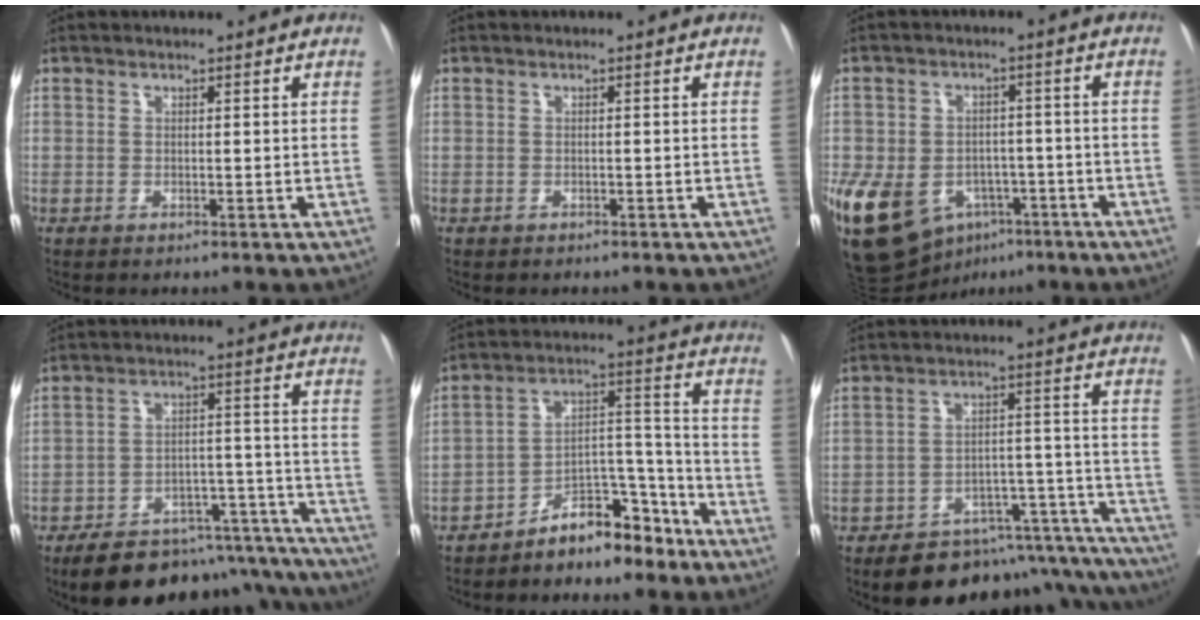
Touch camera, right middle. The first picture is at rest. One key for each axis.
{"total": 0.7, "fx": -0.6, "fy": 0.4, "fz": 0.1, "tx": -0.010, "ty": 0.002, "tz": -0.009}
{"total": 16.5, "fx": -7.7, "fy": 11.2, "fz": 9.3, "tx": -0.209, "ty": 0.003, "tz": -0.112}
{"total": 23.8, "fx": -21.5, "fy": 6.3, "fz": 7.9, "tx": -0.066, "ty": 0.031, "tz": -0.290}
{"total": 10.0, "fx": -8.2, "fy": 3.7, "fz": 4.3, "tx": -0.068, "ty": 0.043, "tz": -0.141}
{"total": 21.4, "fx": -19.5, "fy": 5.3, "fz": 6.8, "tx": -0.030, "ty": 0.044, "tz": -0.256}